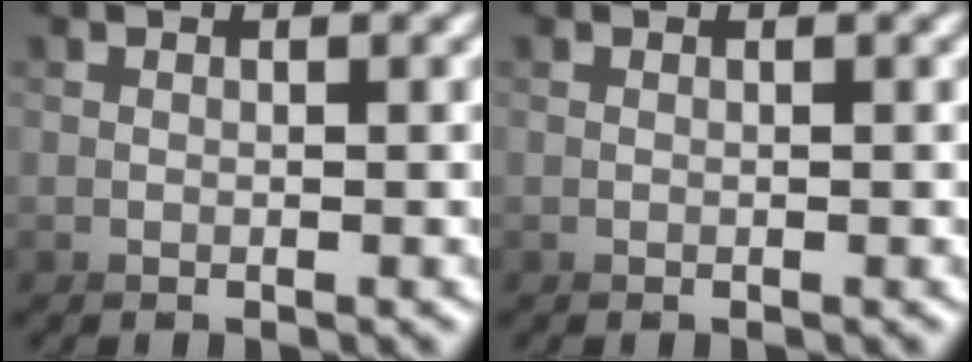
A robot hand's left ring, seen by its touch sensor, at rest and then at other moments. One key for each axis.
{"total": 0.0}